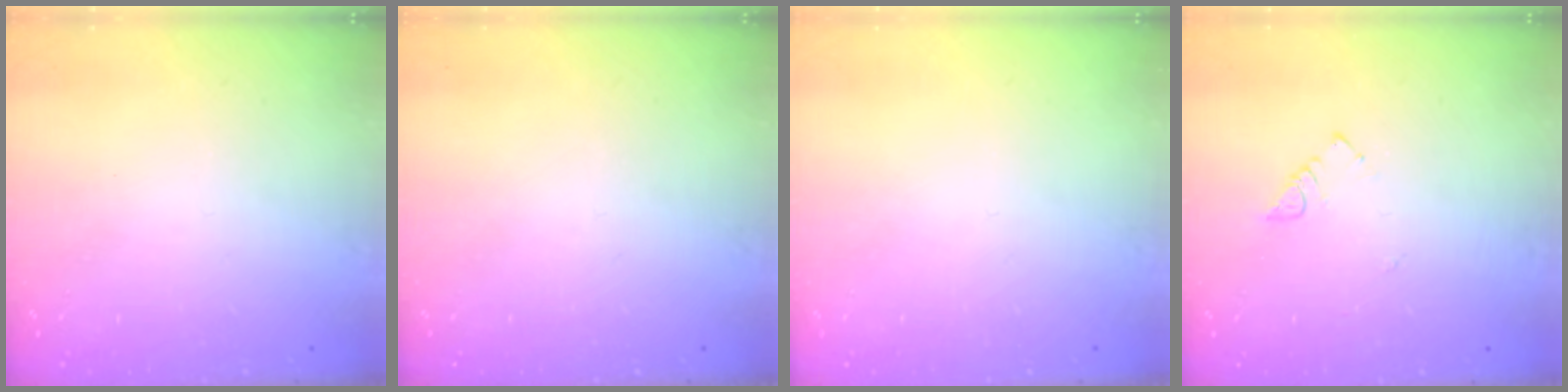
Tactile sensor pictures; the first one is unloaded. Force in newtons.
{"total": 0.0}
{"total": 0.0}
{"total": 3.0, "press": 2.9, "slide": 0.4}